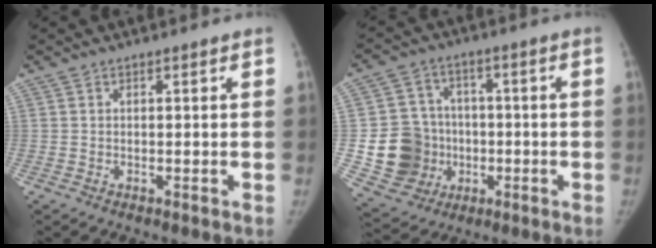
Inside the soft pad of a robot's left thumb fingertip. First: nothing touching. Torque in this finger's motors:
{"motor_torque": [0.85, 0.97, 0.32, -0.31, 0.12]}